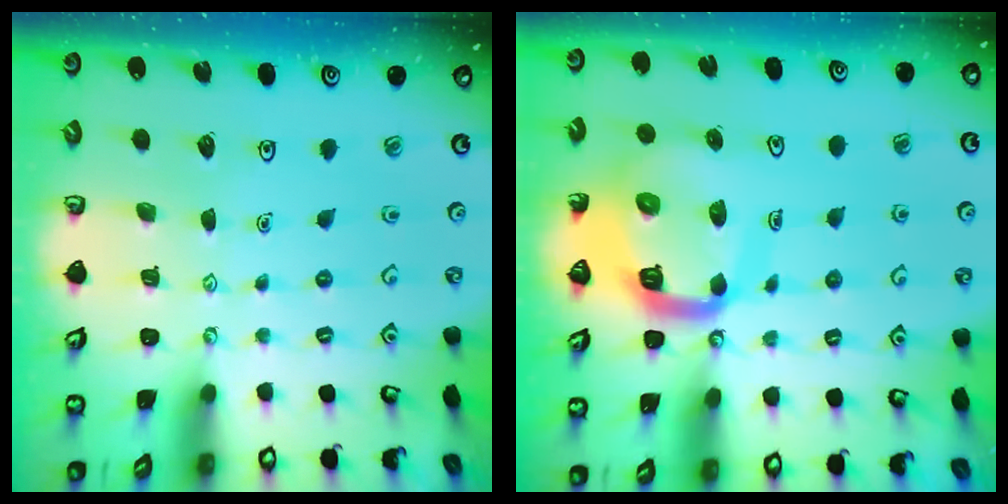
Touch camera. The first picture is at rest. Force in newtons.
{"total": 15.5, "press": 15.4, "slide": 1.7}